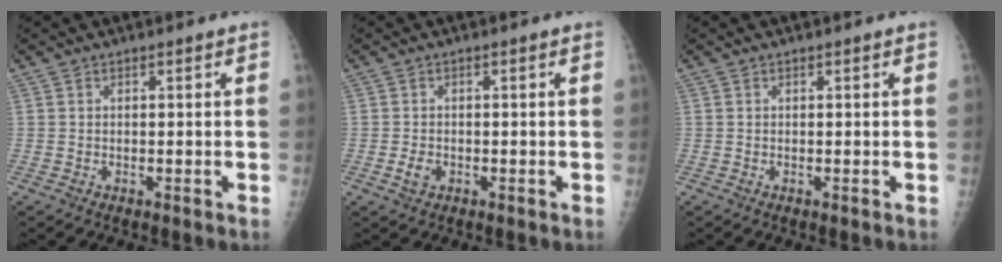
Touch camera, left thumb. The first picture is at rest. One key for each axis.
{"total": 1.9, "fx": -0.8, "fy": 1.5, "fz": 1.0, "tx": -0.016, "ty": 0.003, "tz": -0.013}
{"total": 0.0}